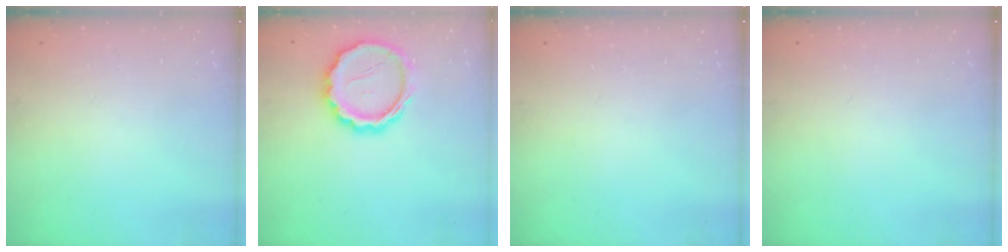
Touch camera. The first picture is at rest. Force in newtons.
{"total": 14.6, "press": 14.3, "slide": 2.8}
{"total": 0.0}
{"total": 0.0}